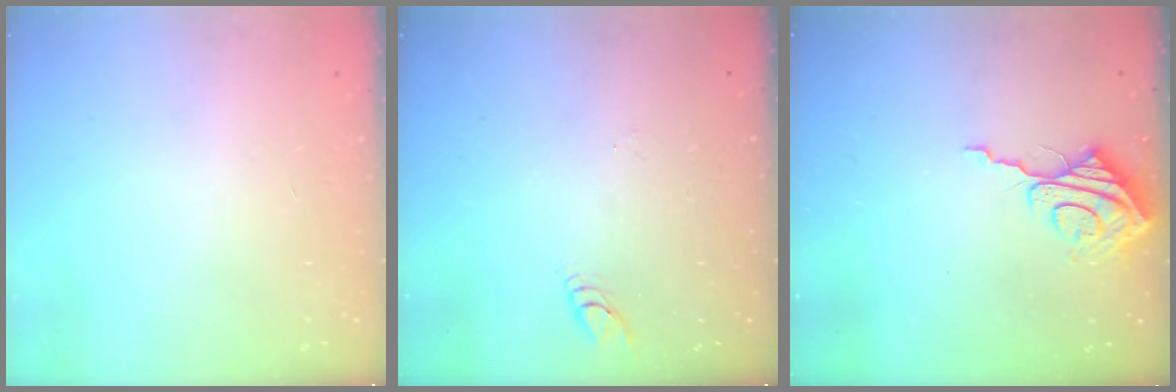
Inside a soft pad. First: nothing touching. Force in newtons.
{"total": 3.7, "press": 3.6, "slide": 0.3}
{"total": 9.3, "press": 9.3, "slide": 0.9}